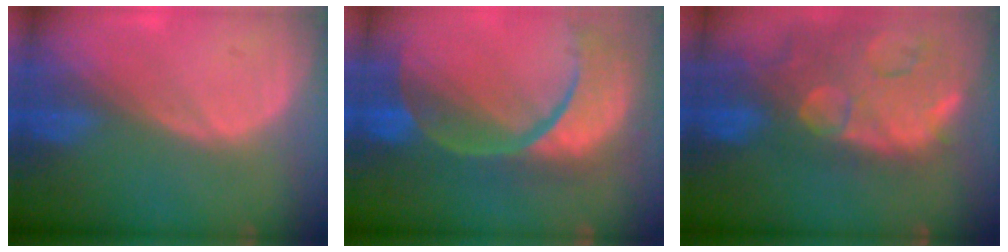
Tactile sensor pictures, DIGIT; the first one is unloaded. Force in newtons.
{"total": 13.8, "press": 10.9, "slide": 8.4}
{"total": 14.9, "press": 11.9, "slide": 9.0}